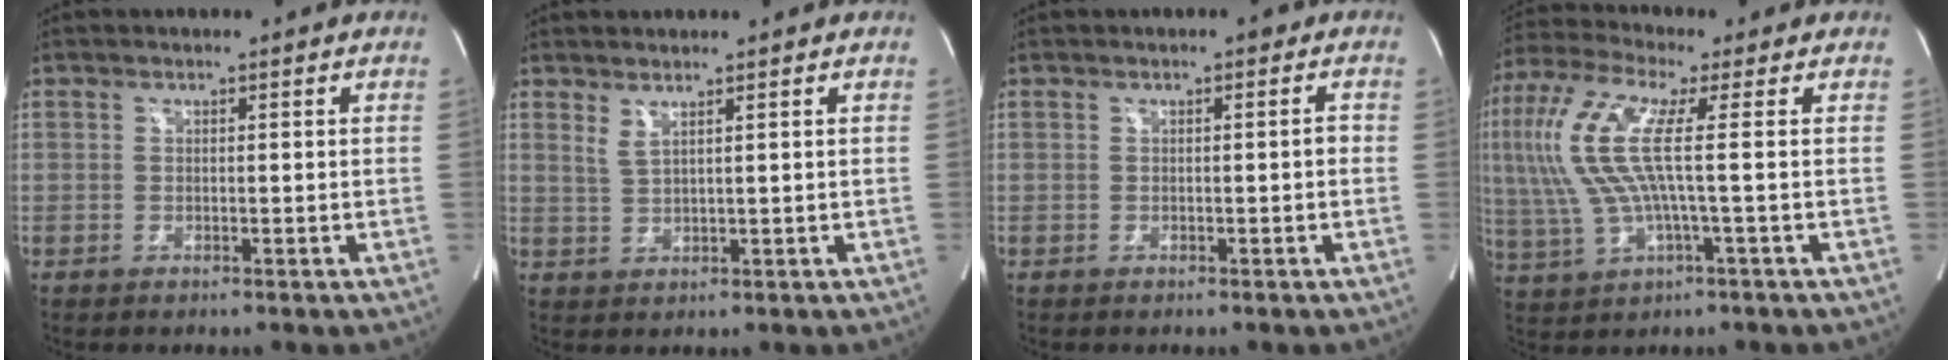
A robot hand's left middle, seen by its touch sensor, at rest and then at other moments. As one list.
[{"total": 1.8, "force": [1.3, -0.1, 1.2], "torque": [-0.031, -0.008, 0.033]}, {"total": 1.2, "force": [0.0, 0.4, 1.2], "torque": [-0.011, 0.004, -0.002]}, {"total": 14.3, "force": [1.7, 2.6, 13.9], "torque": [-0.329, 0.021, 0.030]}]